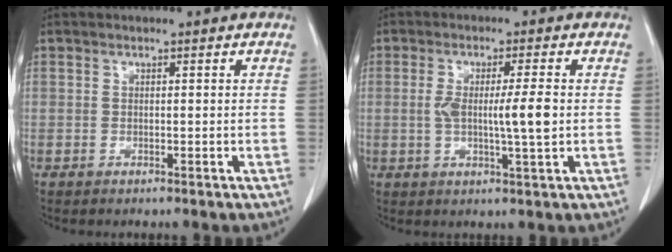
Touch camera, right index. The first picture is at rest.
{"total": 6.2, "force": [-0.1, -0.1, 6.2], "torque": [-0.108, -0.002, -0.001]}